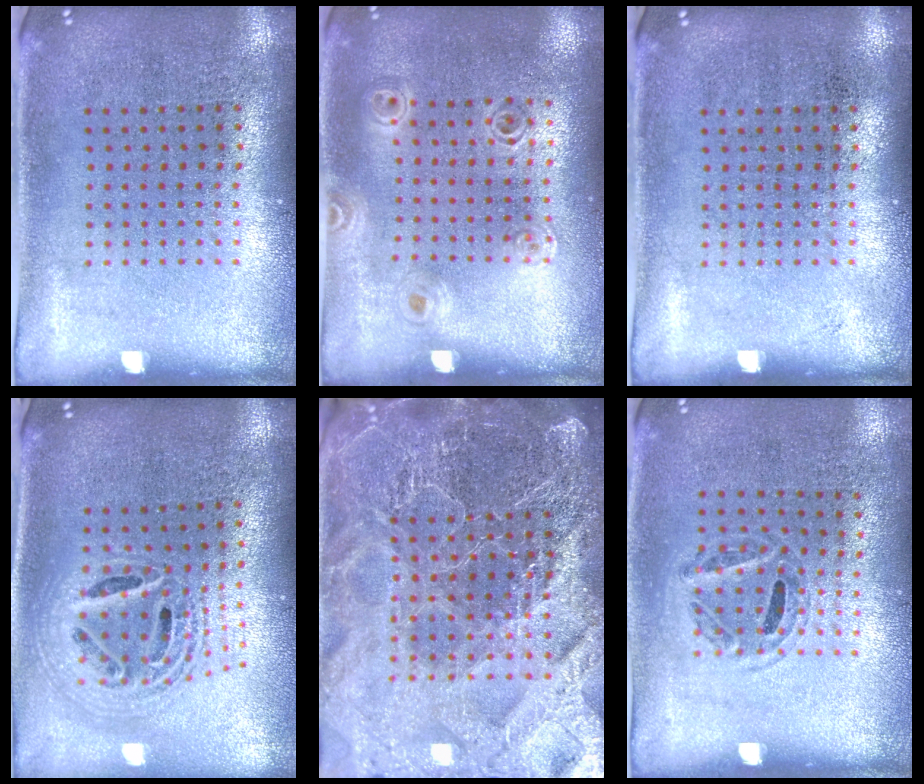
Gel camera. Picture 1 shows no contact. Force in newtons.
{"total": 1.0, "press": 1.0, "slide": 0.0}
{"total": 0.0}
{"total": 2.2, "press": 1.6, "slide": 1.4}
{"total": 6.1, "press": 5.3, "slide": 2.9}
{"total": 1.0, "press": 0.7, "slide": 0.7}